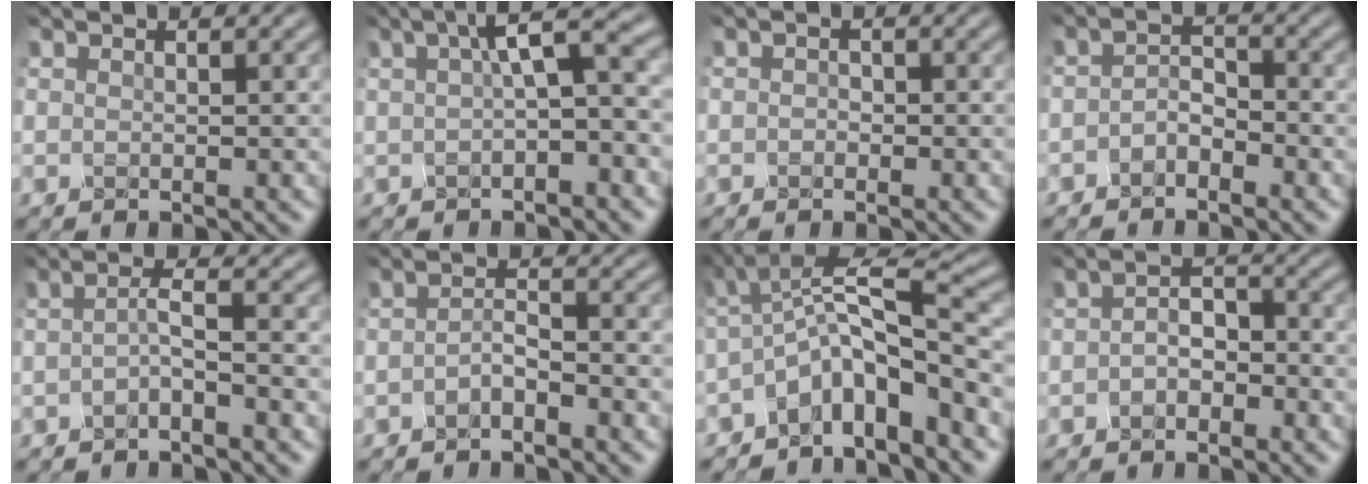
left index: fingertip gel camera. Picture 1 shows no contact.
{"total": 5.3, "force": [0.9, 1.5, 5.0], "torque": [-0.076, 0.014, 0.006]}
{"total": 0.9, "force": [-0.6, 0.6, 0.2], "torque": [-0.002, 0.001, -0.015]}
{"total": 2.2, "force": [-1.9, 0.8, 0.7], "torque": [-0.013, 0.007, -0.041]}
{"total": 2.0, "force": [-1.4, 0.2, 1.4], "torque": [-0.031, 0.002, -0.033]}
{"total": 2.1, "force": [-1.9, 0.4, 0.9], "torque": [-0.020, 0.006, -0.041]}
{"total": 6.9, "force": [-3.5, 1.9, 5.7], "torque": [-0.089, 0.012, -0.079]}
{"total": 2.5, "force": [-1.6, 1.4, 1.3], "torque": [-0.027, 0.004, -0.037]}